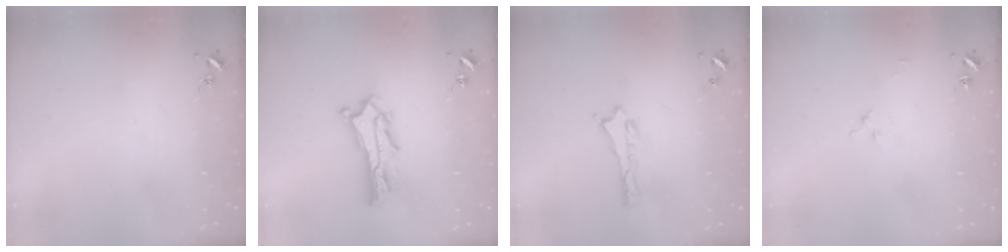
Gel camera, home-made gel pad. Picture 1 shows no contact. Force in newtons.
{"total": 4.4, "press": 4.4, "slide": 0.3}
{"total": 0.0}
{"total": 1.6, "press": 1.6, "slide": 0.2}